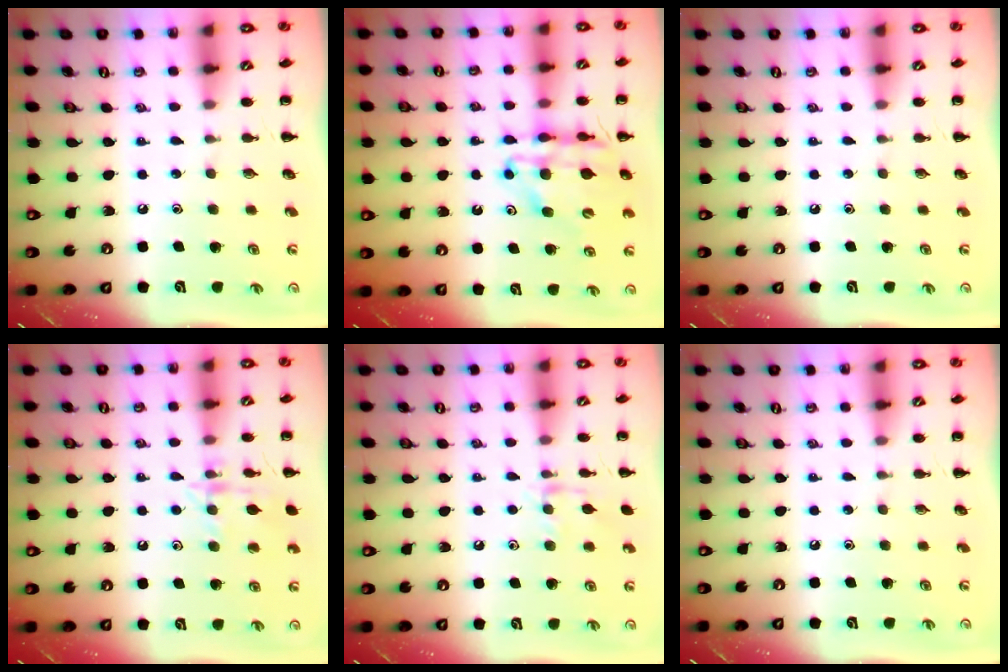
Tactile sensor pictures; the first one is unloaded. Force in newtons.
{"total": 13.0, "press": 12.5, "slide": 3.7}
{"total": 0.0}
{"total": 12.2, "press": 12.2, "slide": 0.7}
{"total": 8.3, "press": 8.3, "slide": 0.8}
{"total": 0.0}